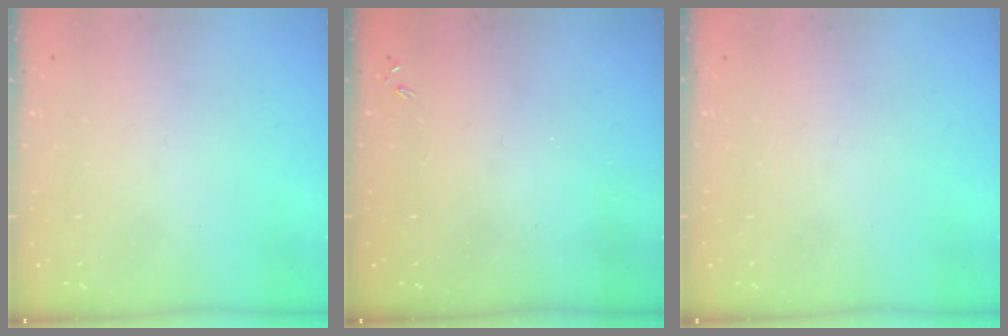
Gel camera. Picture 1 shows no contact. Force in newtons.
{"total": 0.0}
{"total": 0.0}